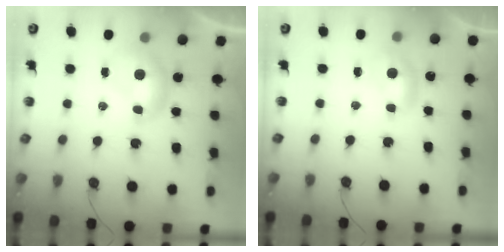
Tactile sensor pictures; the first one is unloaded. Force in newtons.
{"total": 1.6, "press": 1.5, "slide": 0.5}